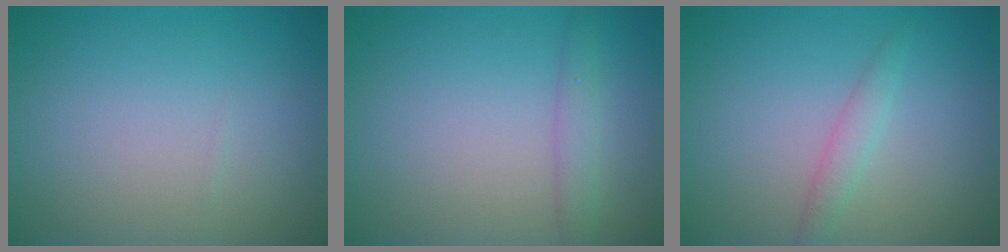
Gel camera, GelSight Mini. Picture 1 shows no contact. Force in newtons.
{"total": 1.7, "press": 1.7, "slide": 0.1}
{"total": 1.4, "press": 1.4, "slide": 0.1}